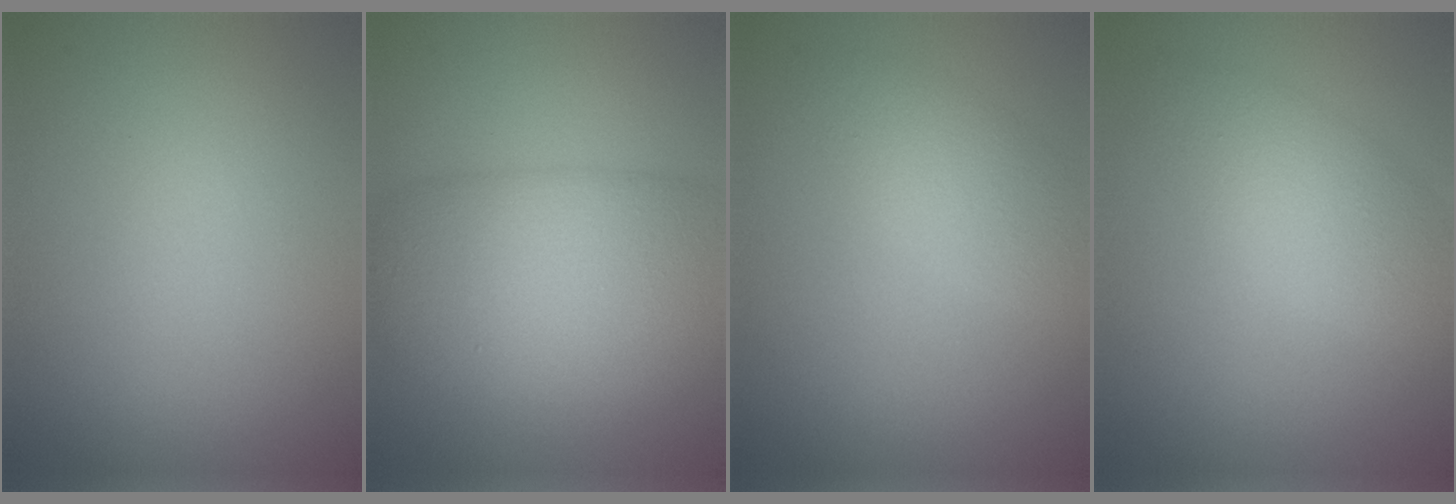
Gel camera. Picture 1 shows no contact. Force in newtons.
{"total": 10.0, "press": 10.0, "slide": 0.5}
{"total": 2.9, "press": 2.9, "slide": 0.1}
{"total": 3.9, "press": 3.9, "slide": 0.0}